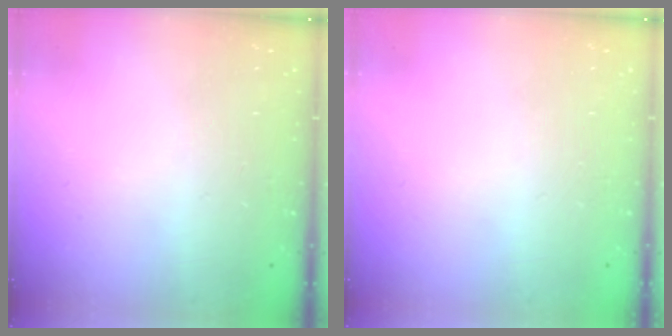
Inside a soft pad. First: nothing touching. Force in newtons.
{"total": 0.0}